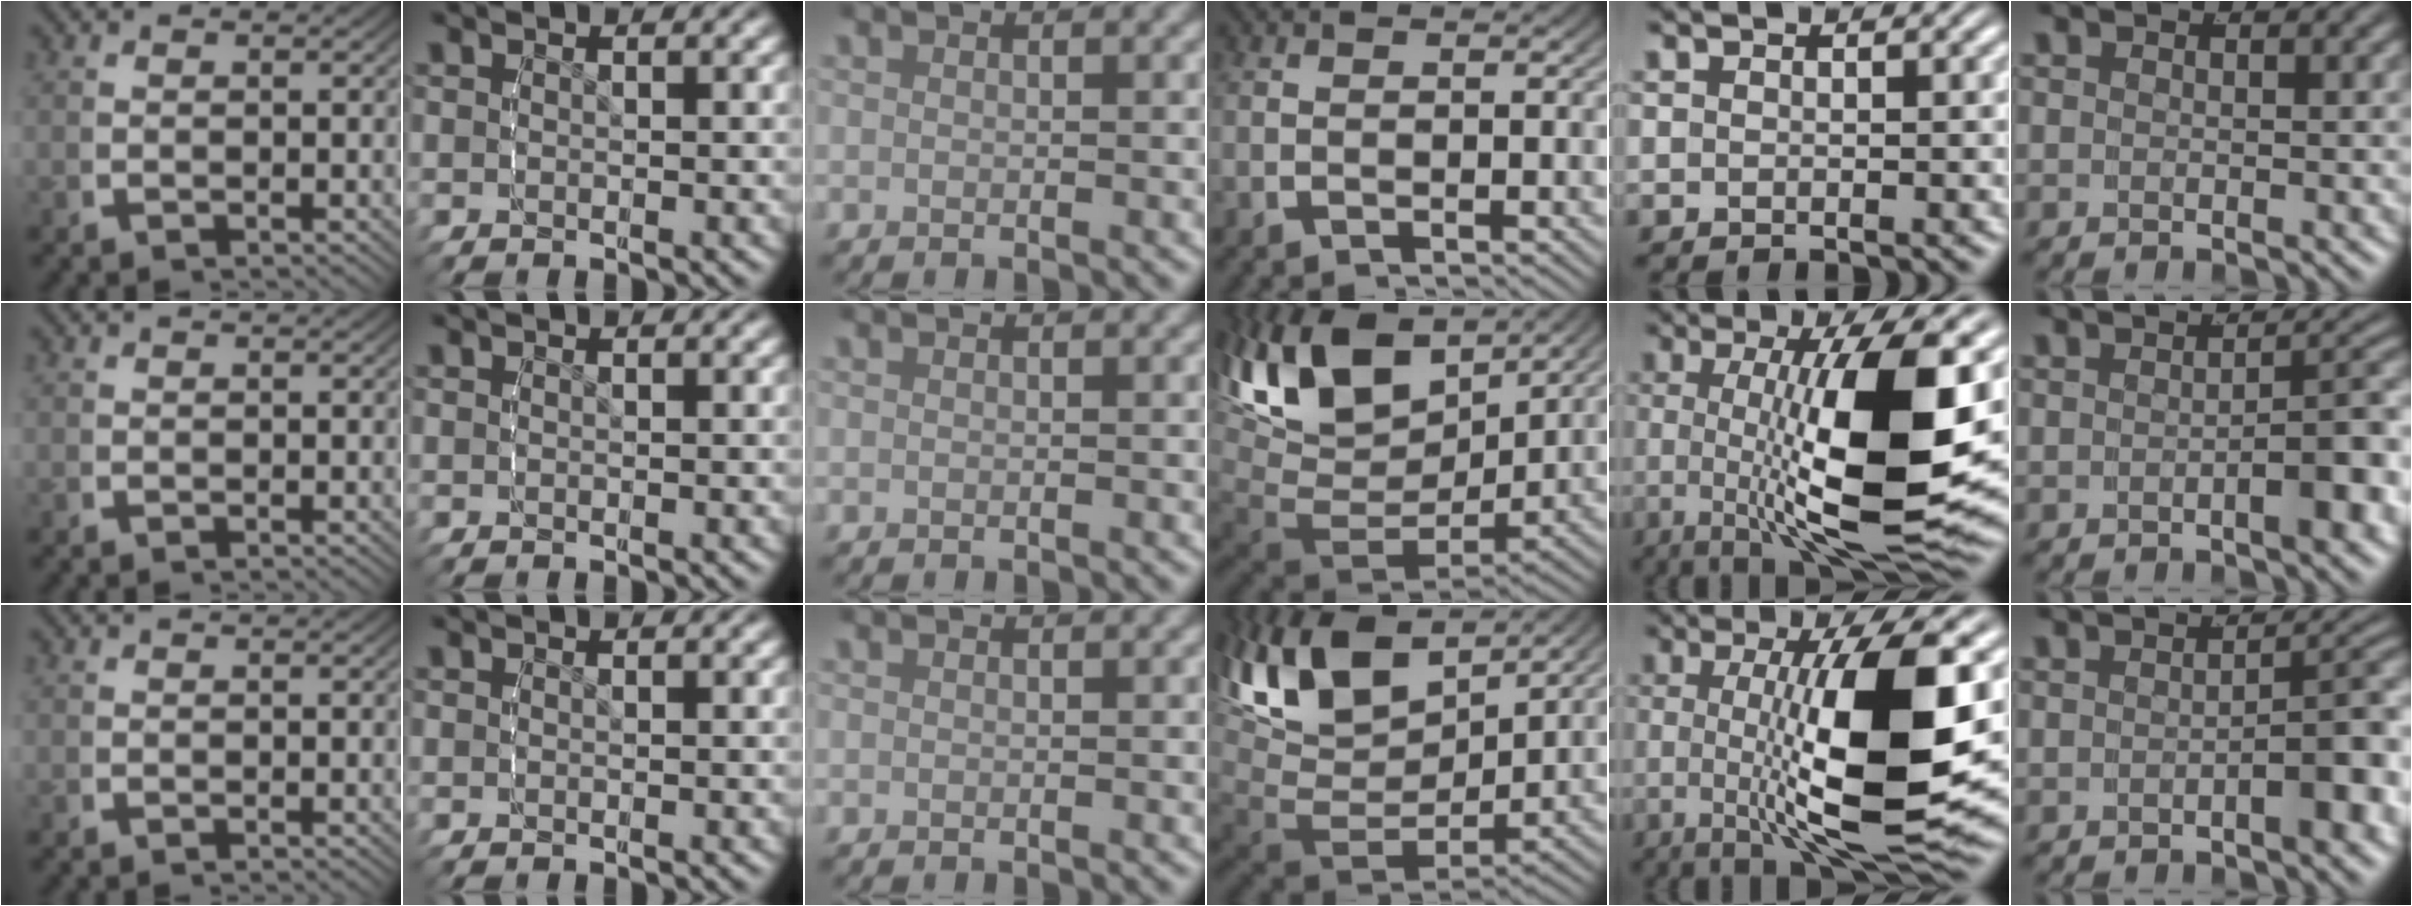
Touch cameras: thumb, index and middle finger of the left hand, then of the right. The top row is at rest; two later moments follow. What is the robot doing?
{"motion": "lift_and_place", "object": "screwdriver"}